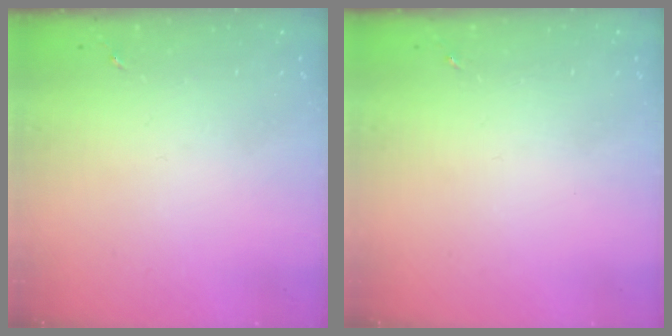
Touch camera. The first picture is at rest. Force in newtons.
{"total": 0.0}